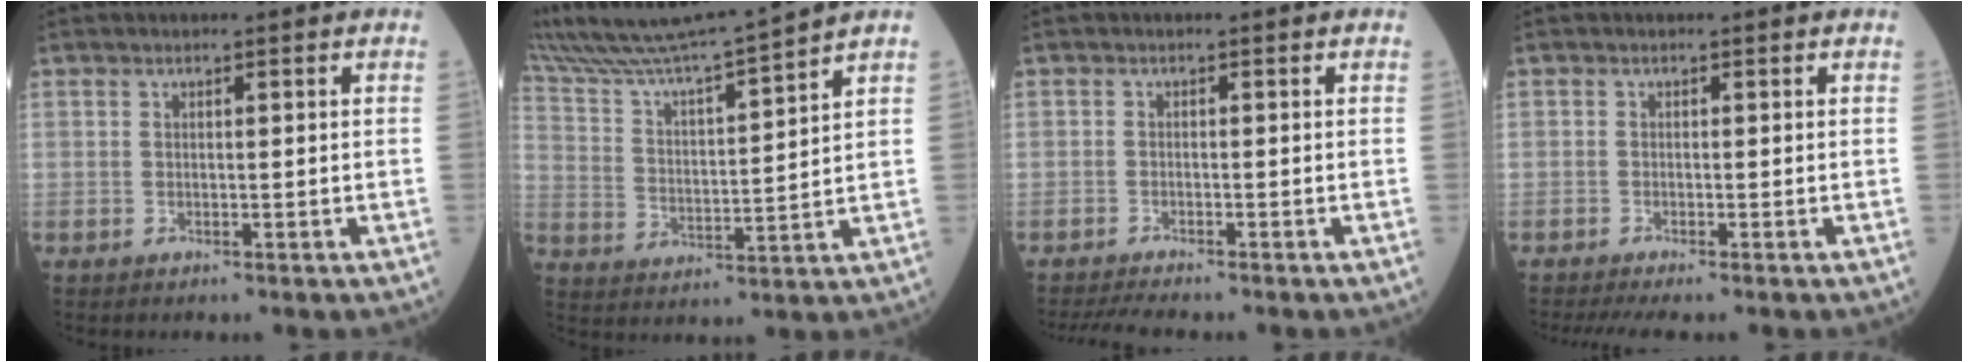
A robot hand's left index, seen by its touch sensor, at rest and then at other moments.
{"total": 14.0, "force": [12.9, -2.4, 4.8], "torque": [-0.103, -0.019, 0.225]}
{"total": 3.9, "force": [-3.6, -0.2, 1.4], "torque": [-0.025, -0.017, -0.062]}
{"total": 3.0, "force": [-2.6, -0.2, 1.6], "torque": [-0.025, -0.008, -0.046]}